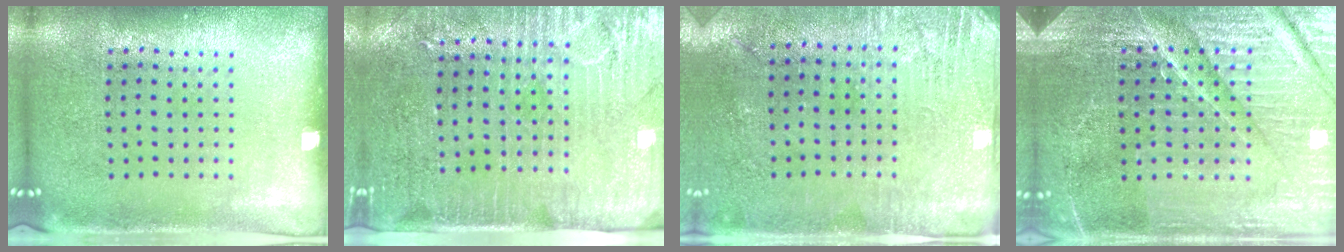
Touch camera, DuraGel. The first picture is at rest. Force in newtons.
{"total": 3.3, "press": 2.9, "slide": 1.6}
{"total": 2.8, "press": 2.5, "slide": 1.2}
{"total": 5.3, "press": 4.9, "slide": 2.0}